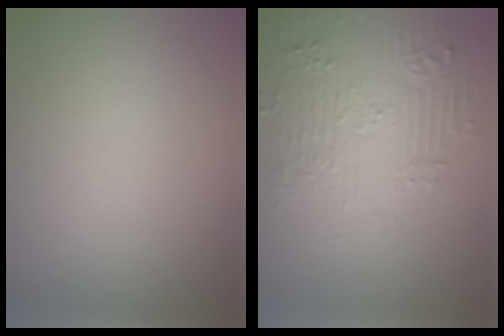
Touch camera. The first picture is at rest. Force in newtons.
{"total": 4.6, "press": 4.4, "slide": 1.4}